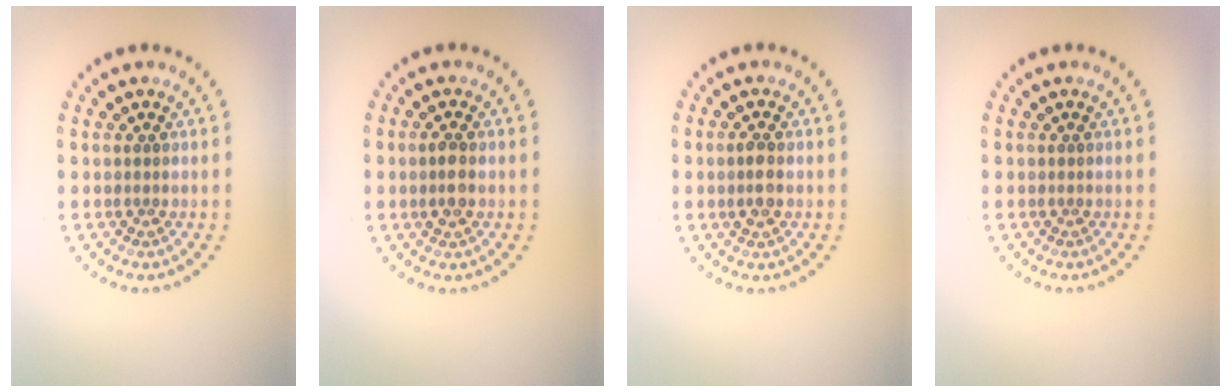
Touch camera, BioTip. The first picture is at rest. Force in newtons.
{"total": 1.8, "press": 1.8, "slide": 0.3}
{"total": 1.8, "press": 1.8, "slide": 0.3}
{"total": 0.0}